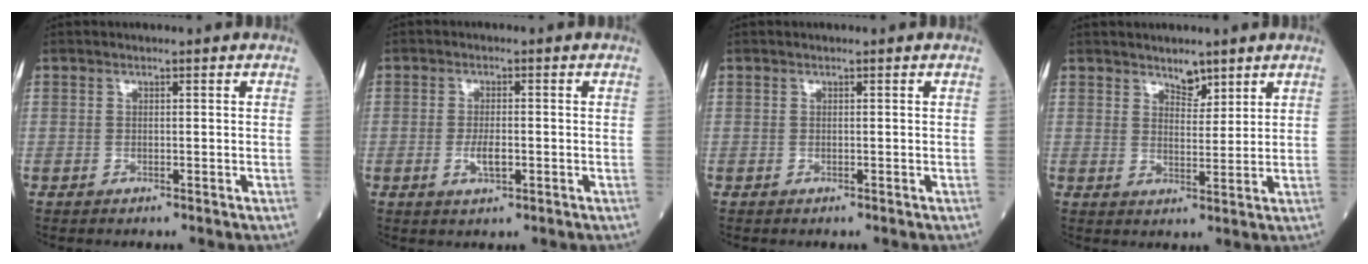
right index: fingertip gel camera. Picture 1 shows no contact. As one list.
[{"total": 3.1, "force": [-0.8, 1.0, 2.8], "torque": [-0.052, 0.001, -0.013]}, {"total": 0.0}, {"total": 3.1, "force": [2.5, 1.4, 1.2], "torque": [-0.016, -0.004, 0.043]}]